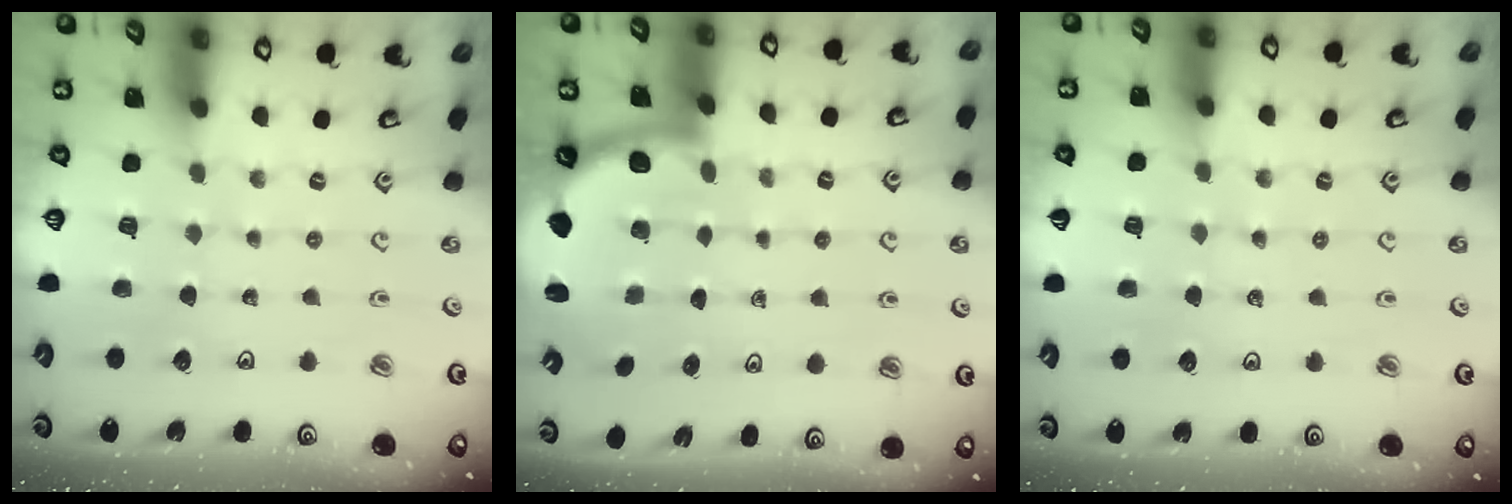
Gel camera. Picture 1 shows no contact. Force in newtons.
{"total": 2.6, "press": 2.5, "slide": 0.6}
{"total": 2.1, "press": 2.1, "slide": 0.4}